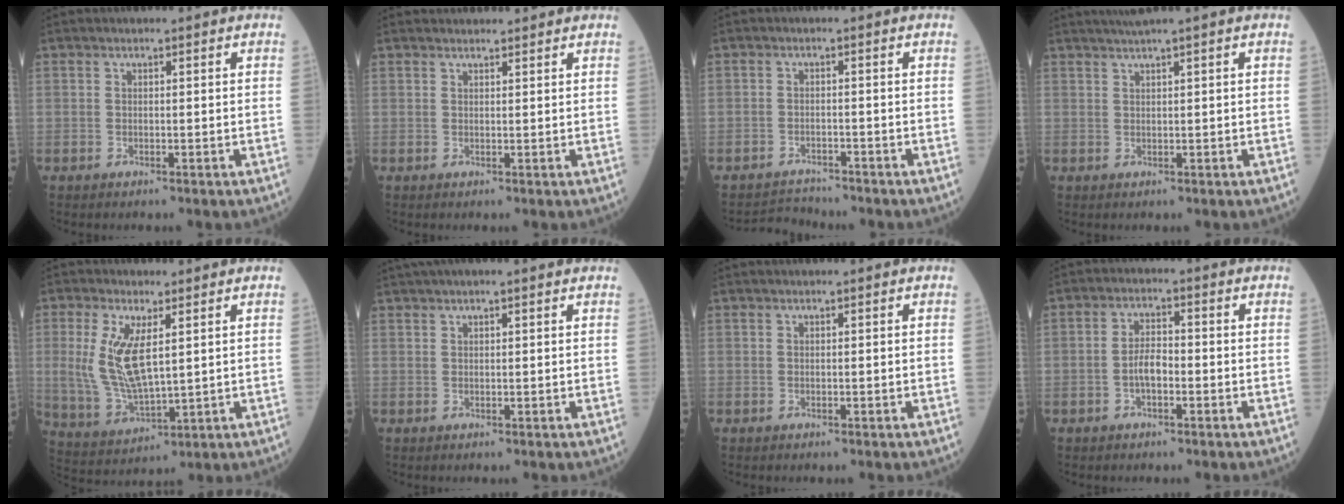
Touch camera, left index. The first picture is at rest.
{"total": 3.3, "force": [3.2, 0.4, 0.6], "torque": [-0.007, 0.021, 0.041]}
{"total": 3.3, "force": [-3.1, 0.0, -1.2], "torque": [0.022, -0.012, -0.050]}
{"total": 2.2, "force": [1.6, -0.8, 1.3], "torque": [-0.029, 0.004, 0.037]}
{"total": 9.3, "force": [2.1, 3.0, 8.5], "torque": [-0.194, -0.004, 0.058]}
{"total": 4.8, "force": [4.0, -0.2, 2.7], "torque": [-0.038, 0.034, 0.058]}
{"total": 0.0}
{"total": 3.5, "force": [-1.2, 1.2, 3.1], "torque": [-0.059, 0.009, -0.017]}